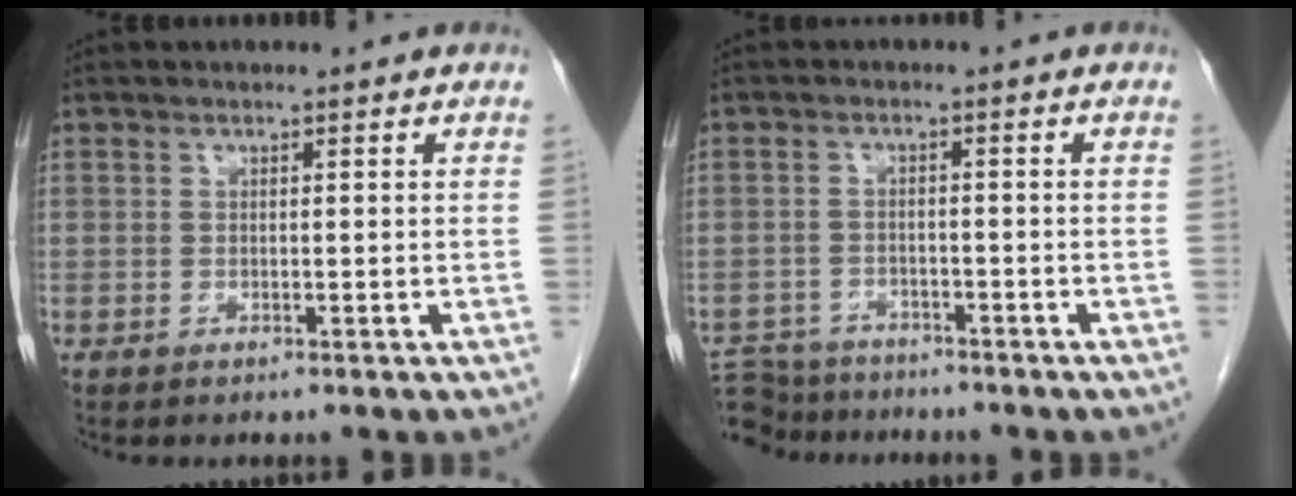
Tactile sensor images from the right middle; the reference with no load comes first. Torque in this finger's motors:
{"motor_torque": [-0.13, -0.10, 0.10, 0.00]}